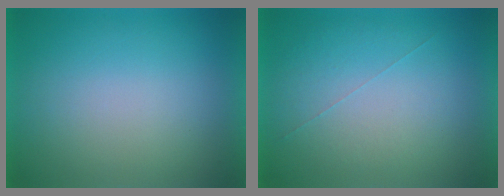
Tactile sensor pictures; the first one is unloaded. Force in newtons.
{"total": 1.0}